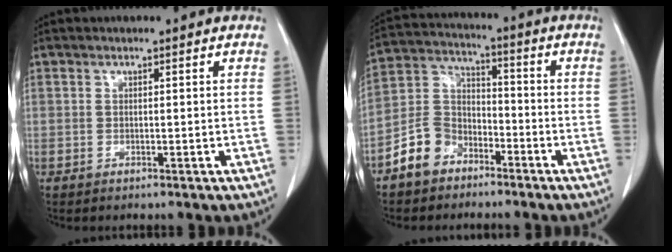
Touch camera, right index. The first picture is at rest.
{"total": 8.3, "force": [-5.2, 5.9, 2.5], "torque": [-0.063, 0.019, -0.104]}